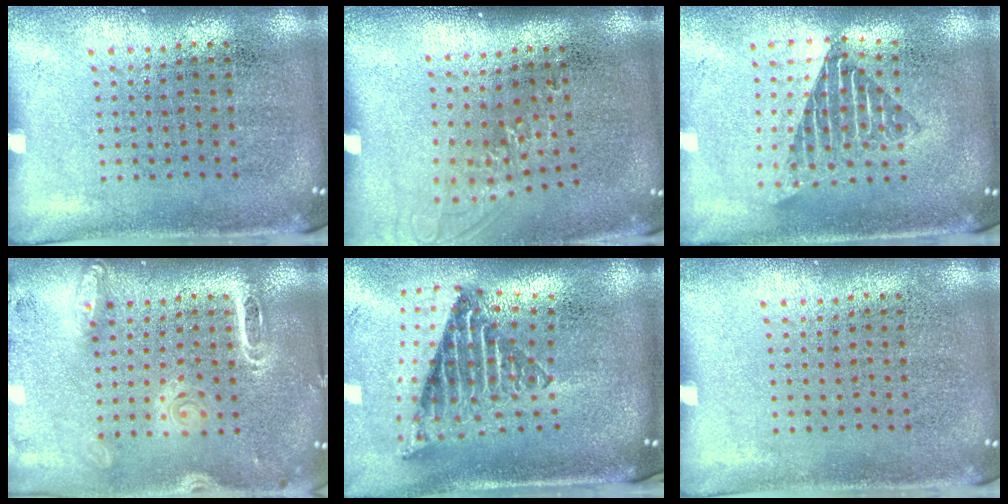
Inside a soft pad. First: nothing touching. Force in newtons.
{"total": 1.3, "press": 1.0, "slide": 0.8}
{"total": 1.7, "press": 1.4, "slide": 1.0}
{"total": 2.1, "press": 1.9, "slide": 0.9}
{"total": 2.8, "press": 1.7, "slide": 2.2}
{"total": 0.0}